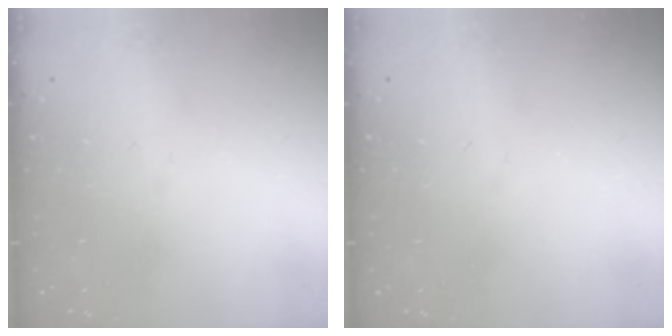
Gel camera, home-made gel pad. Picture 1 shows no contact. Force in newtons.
{"total": 0.0}